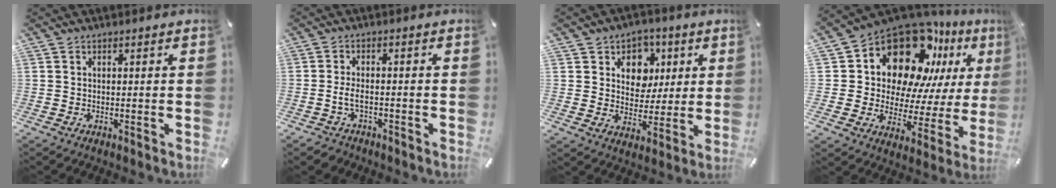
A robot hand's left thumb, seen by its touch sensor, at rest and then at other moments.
{"total": 3.6, "force": [-1.3, 2.0, 2.6], "torque": [-0.060, 0.004, -0.028]}
{"total": 9.5, "force": [3.1, 8.4, 3.3], "torque": [-0.049, -0.015, 0.056]}
{"total": 17.9, "force": [11.8, 10.5, 8.5], "torque": [-0.138, -0.098, 0.206]}